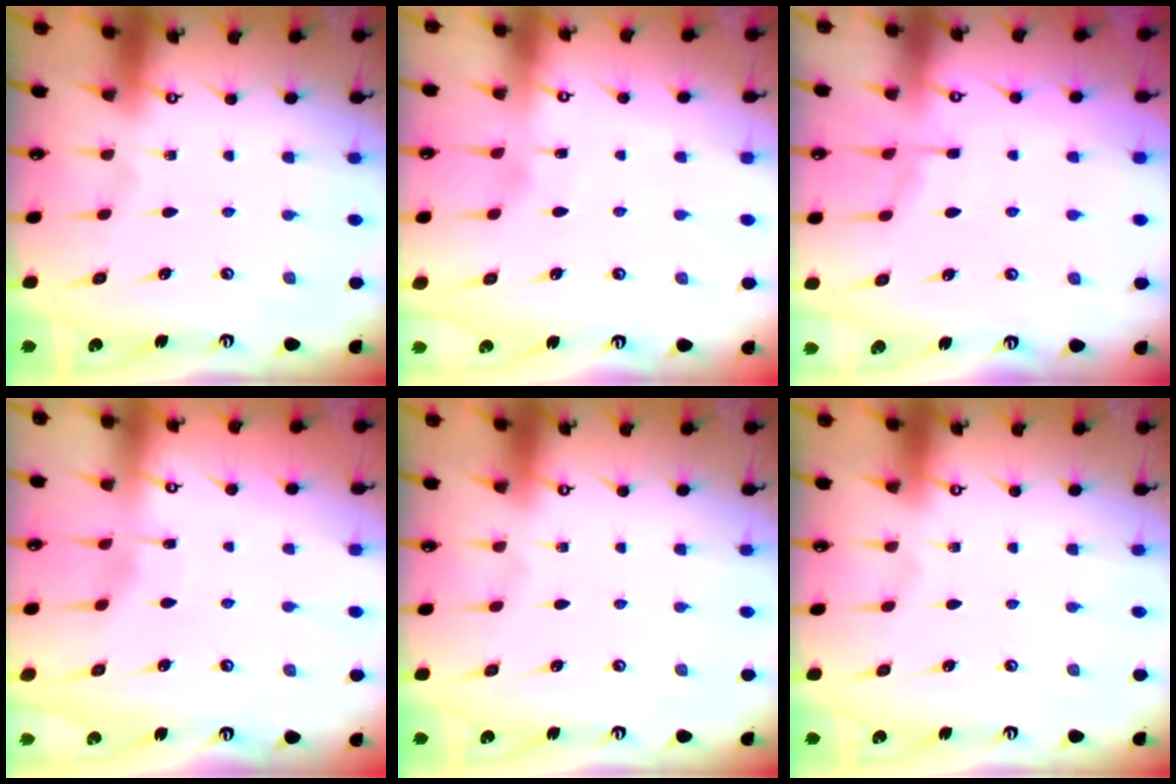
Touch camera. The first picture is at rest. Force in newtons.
{"total": 2.2, "press": 2.1, "slide": 0.3}
{"total": 3.5, "press": 3.5, "slide": 0.6}
{"total": 2.0, "press": 2.0, "slide": 0.3}
{"total": 0.0}
{"total": 0.0}